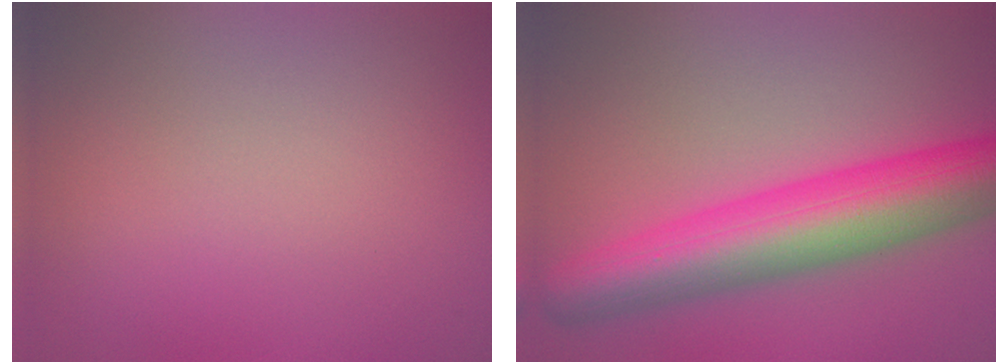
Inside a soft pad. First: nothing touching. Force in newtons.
{"total": 9.7, "press": 9.7, "slide": 0.2}